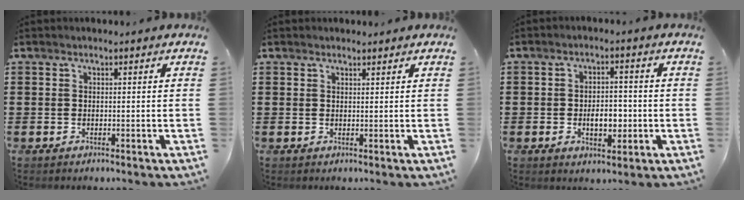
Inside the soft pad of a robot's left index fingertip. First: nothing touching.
{"total": 0.9, "force": [0.9, 0.2, 0.1], "torque": [-0.003, 0.001, 0.018]}
{"total": 4.9, "force": [-1.1, 2.7, 4.0], "torque": [-0.058, 0.000, -0.025]}